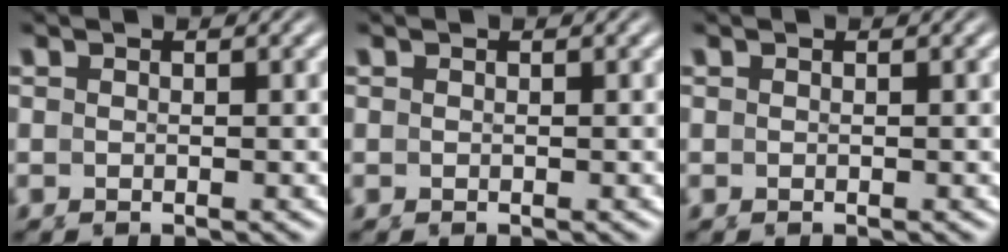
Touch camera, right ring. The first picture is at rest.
{"total": 0.0}
{"total": 0.0}